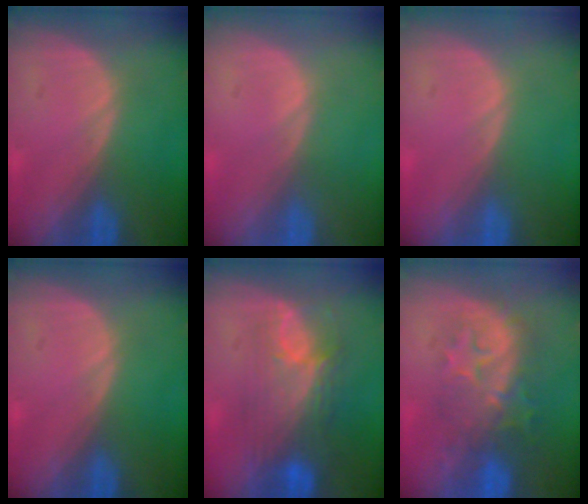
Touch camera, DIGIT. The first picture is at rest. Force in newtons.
{"total": 0.0}
{"total": 0.0}
{"total": 0.0}
{"total": 8.1, "press": 7.8, "slide": 2.1}
{"total": 8.4, "press": 8.2, "slide": 1.4}